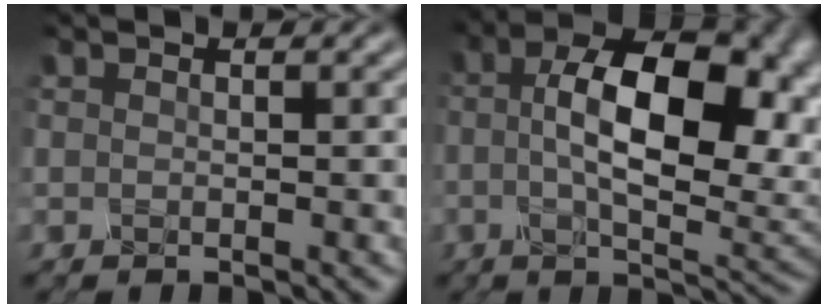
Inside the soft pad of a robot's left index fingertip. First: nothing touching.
{"total": 11.0, "force": [0.0, 4.8, 9.9], "torque": [-0.151, 0.006, 0.016]}